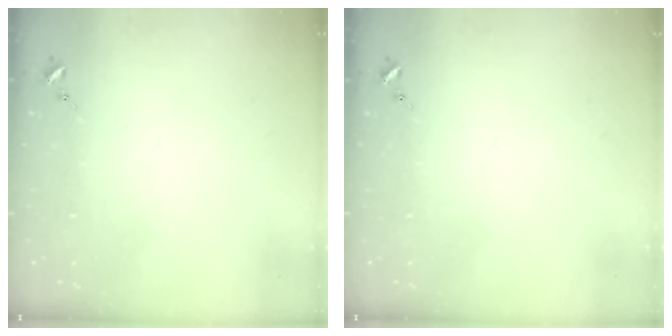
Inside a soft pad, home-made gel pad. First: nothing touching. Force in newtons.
{"total": 0.0}